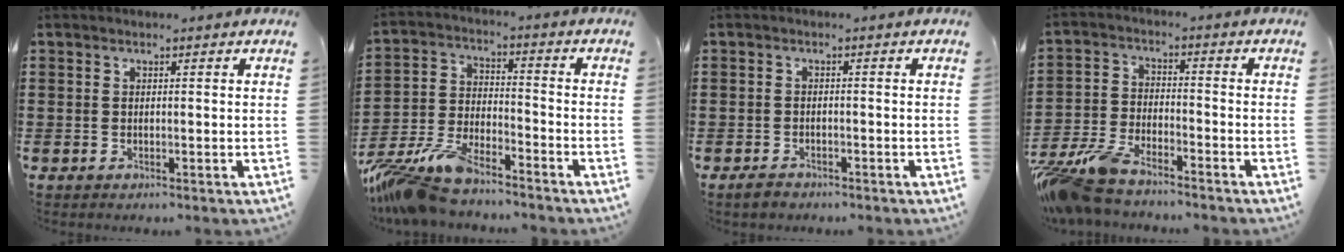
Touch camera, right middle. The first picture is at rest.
{"total": 9.1, "force": [-8.2, 1.6, 3.5], "torque": [-0.090, 0.004, -0.166]}
{"total": 1.3, "force": [-1.1, 0.6, 0.4], "torque": [-0.011, 0.000, -0.023]}
{"total": 7.4, "force": [-6.9, 1.2, 2.6], "torque": [-0.078, 0.000, -0.139]}